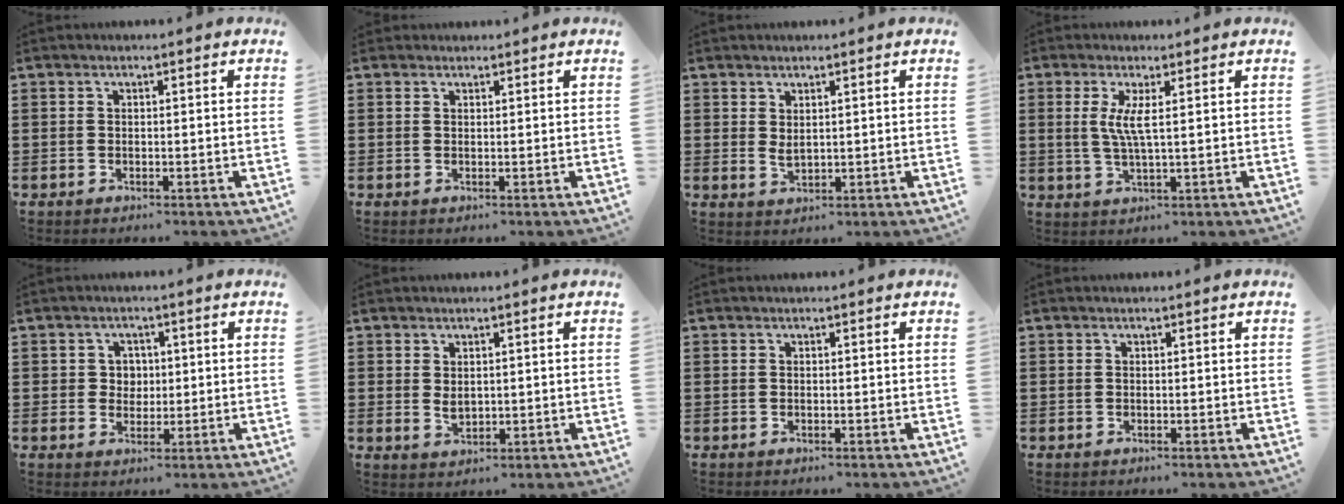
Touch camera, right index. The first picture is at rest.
{"total": 0.8, "force": [0.7, 0.4, -0.1], "torque": [0.001, 0.003, 0.014]}
{"total": 1.7, "force": [1.1, 0.7, 1.1], "torque": [-0.023, 0.001, 0.021]}
{"total": 4.2, "force": [0.9, 0.2, 4.1], "torque": [-0.089, -0.008, 0.011]}
{"total": 2.6, "force": [0.4, 2.4, 0.9], "torque": [-0.028, 0.009, 0.003]}
{"total": 1.8, "force": [0.5, 1.2, 1.3], "torque": [-0.026, 0.004, 0.010]}
{"total": 0.0}
{"total": 0.0}